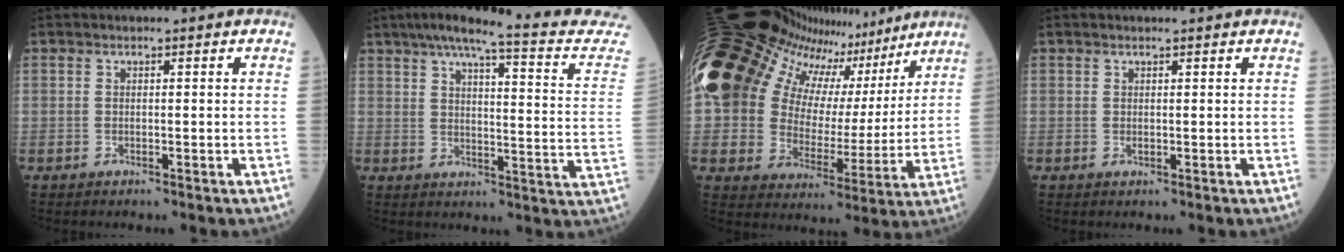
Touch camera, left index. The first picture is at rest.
{"total": 22.2, "force": [19.5, 0.8, 10.7], "torque": [-0.144, -0.036, 0.232]}
{"total": 29.6, "force": [18.5, 16.1, 16.5], "torque": [-0.322, 0.100, 0.293]}
{"total": 0.7, "force": [0.5, 0.2, 0.4], "torque": [-0.009, 0.002, 0.009]}